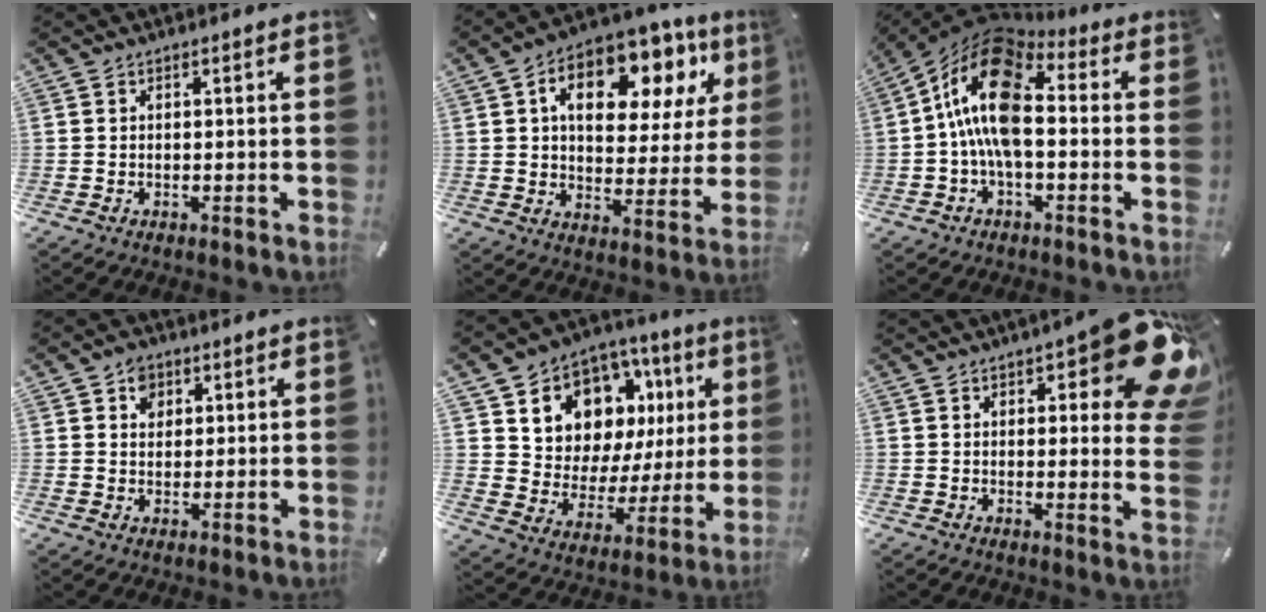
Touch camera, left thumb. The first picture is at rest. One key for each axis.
{"total": 16.7, "fx": 8.3, "fy": 9.9, "fz": 10.6, "tx": -0.159, "ty": -0.040, "tz": 0.138}
{"total": 16.4, "fx": 0.4, "fy": 9.0, "fz": 13.7, "tx": -0.275, "ty": 0.002, "tz": 0.002}
{"total": 4.5, "fx": 2.0, "fy": 3.9, "fz": 1.2, "tx": -0.002, "ty": -0.004, "tz": 0.030}
{"total": 11.8, "fx": 6.9, "fy": 8.8, "fz": 3.8, "tx": -0.069, "ty": -0.069, "tz": 0.128}
{"total": 16.3, "fx": 8.2, "fy": 5.1, "fz": 13.1, "tx": -0.164, "ty": -0.054, "tz": 0.131}